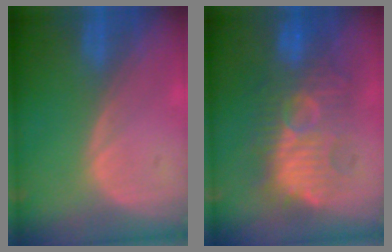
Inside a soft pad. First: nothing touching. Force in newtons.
{"total": 9.9, "press": 9.9, "slide": 0.3}